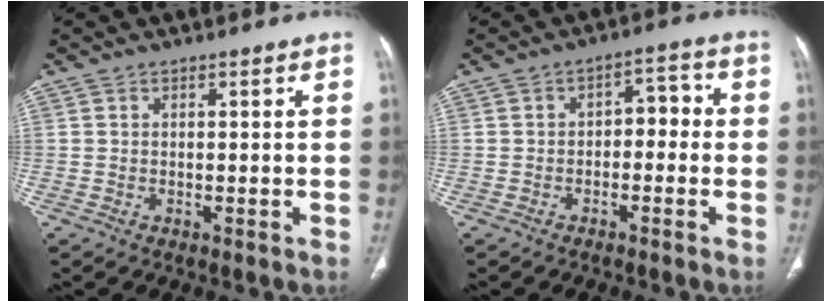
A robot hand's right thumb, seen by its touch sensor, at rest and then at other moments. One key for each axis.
{"total": 5.1, "fx": -0.9, "fy": 3.2, "fz": 3.9, "tx": -0.032, "ty": 0.033, "tz": -0.022}